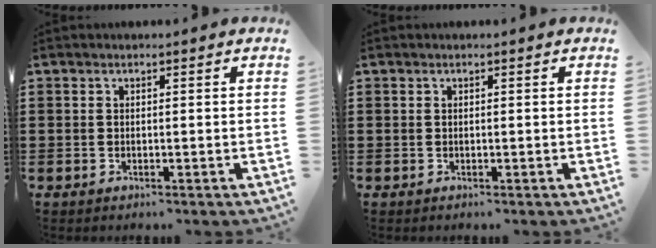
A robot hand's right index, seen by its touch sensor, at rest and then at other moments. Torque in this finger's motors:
{"motor_torque": [-0.77, 1.37, -0.82, -0.21]}